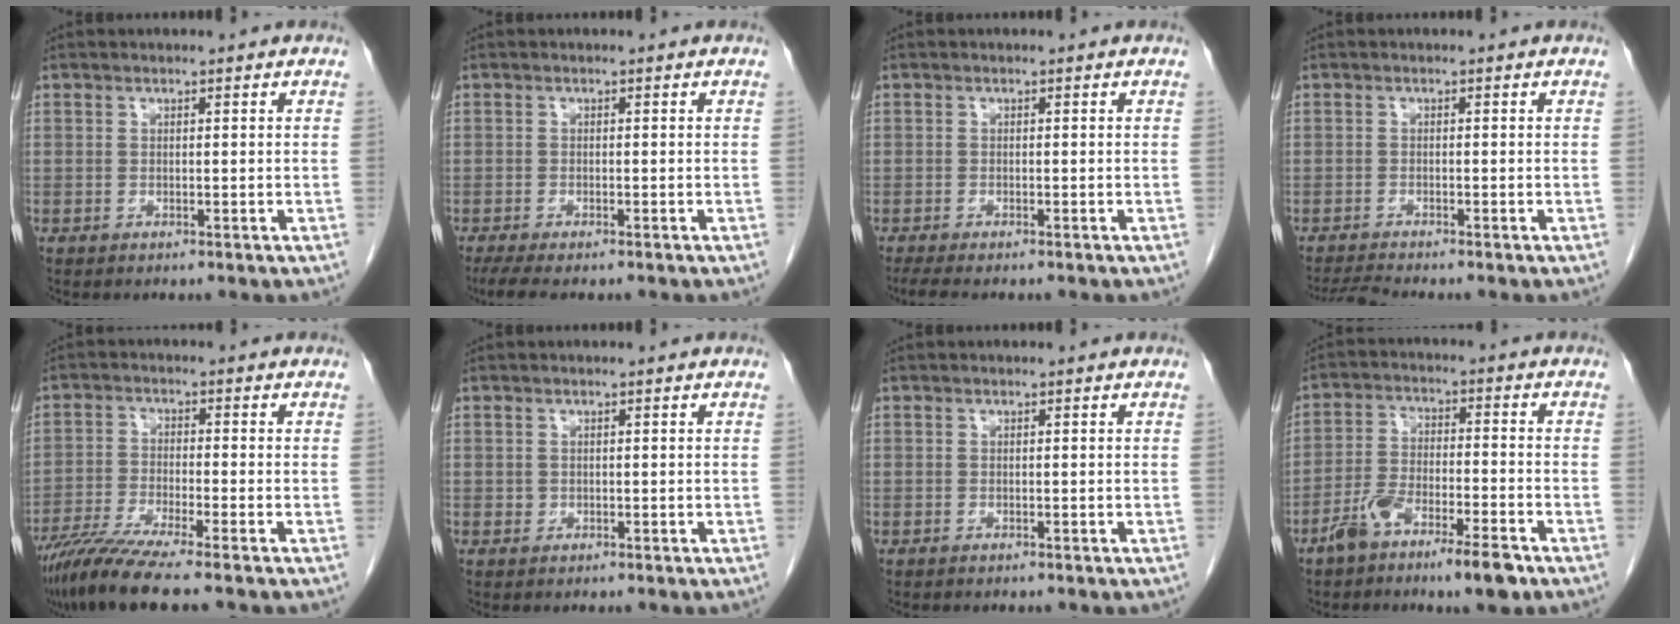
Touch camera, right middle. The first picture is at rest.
{"total": 5.6, "force": [-4.4, 1.3, 3.2], "torque": [-0.052, -0.015, -0.066]}
{"total": 4.3, "force": [-3.6, 0.8, 2.3], "torque": [-0.037, -0.013, -0.051]}
{"total": 2.8, "force": [-2.6, -0.8, 0.6], "torque": [-0.020, -0.018, -0.049]}
{"total": 8.9, "force": [-7.2, -0.7, 5.2], "torque": [-0.095, -0.031, -0.127]}
{"total": 0.5, "force": [0.0, 0.5, 0.1], "torque": [0.000, 0.003, -0.001]}
{"total": 0.0}
{"total": 8.9, "force": [-6.0, 1.9, 6.3], "torque": [-0.121, 0.004, -0.102]}